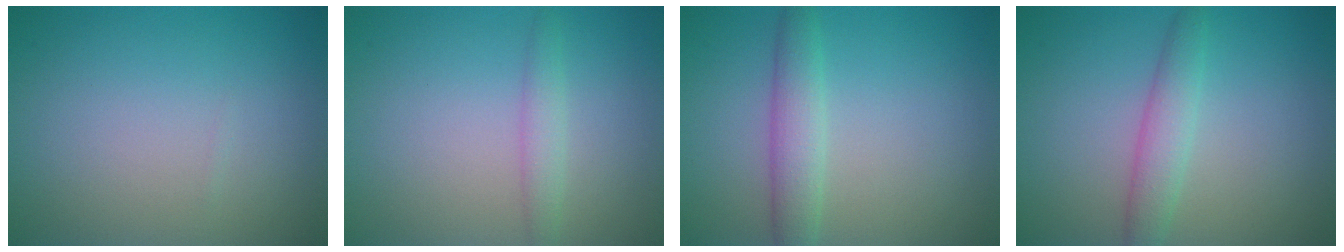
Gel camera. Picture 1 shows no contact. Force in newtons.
{"total": 1.6, "press": 1.6, "slide": 0.1}
{"total": 2.9, "press": 2.9, "slide": 0.2}
{"total": 2.6, "press": 2.6, "slide": 0.0}